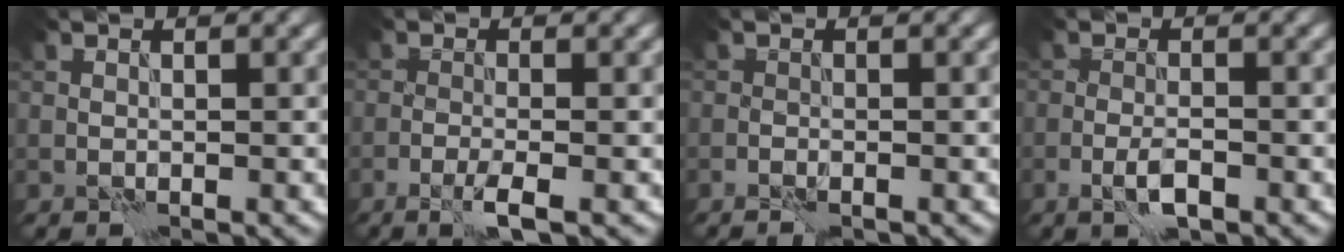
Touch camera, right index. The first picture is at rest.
{"total": 2.4, "force": [-1.3, 0.3, 2.0], "torque": [-0.038, 0.003, -0.032]}
{"total": 1.2, "force": [-0.9, 0.3, 0.6], "torque": [-0.017, 0.003, -0.016]}
{"total": 2.3, "force": [-1.2, 0.6, 1.8], "torque": [-0.038, 0.001, -0.026]}